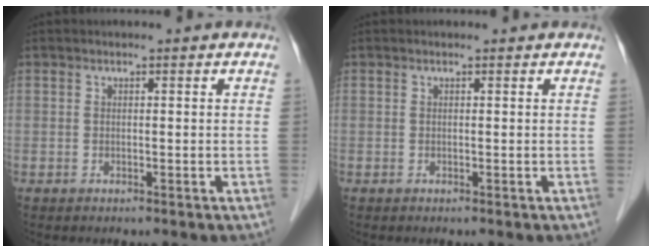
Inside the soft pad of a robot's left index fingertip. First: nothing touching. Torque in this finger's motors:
{"motor_torque": [-0.02, 0.00, 0.00, 0.00]}